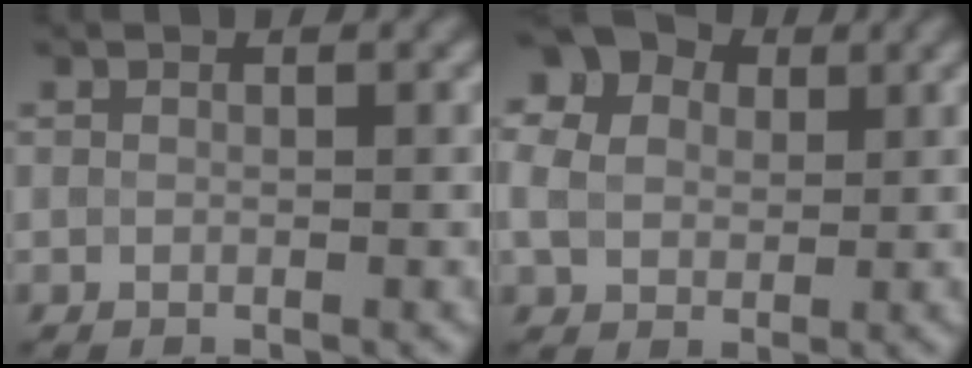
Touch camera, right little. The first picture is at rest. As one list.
[{"total": 11.8, "force": [3.9, 9.4, 6.0], "torque": [-0.142, 0.034, 0.056]}]